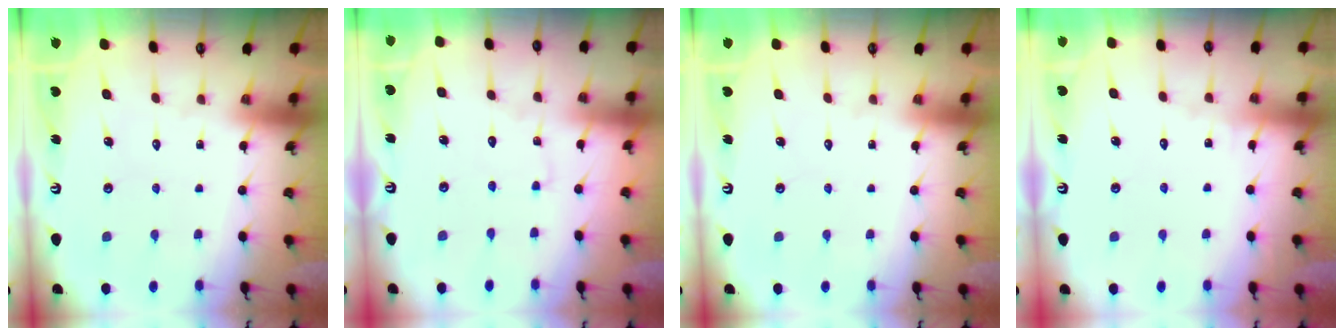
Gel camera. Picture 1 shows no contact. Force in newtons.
{"total": 1.1, "press": 1.1, "slide": 0.2}
{"total": 0.0}
{"total": 3.4, "press": 3.3, "slide": 0.4}